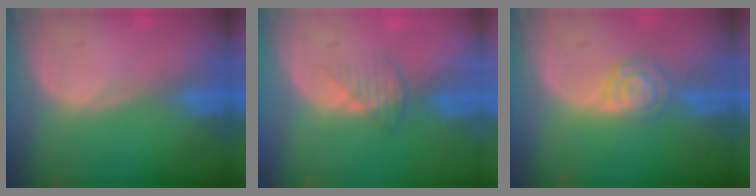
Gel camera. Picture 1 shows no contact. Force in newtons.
{"total": 2.5, "press": 2.5, "slide": 0.3}
{"total": 4.7, "press": 4.2, "slide": 2.1}